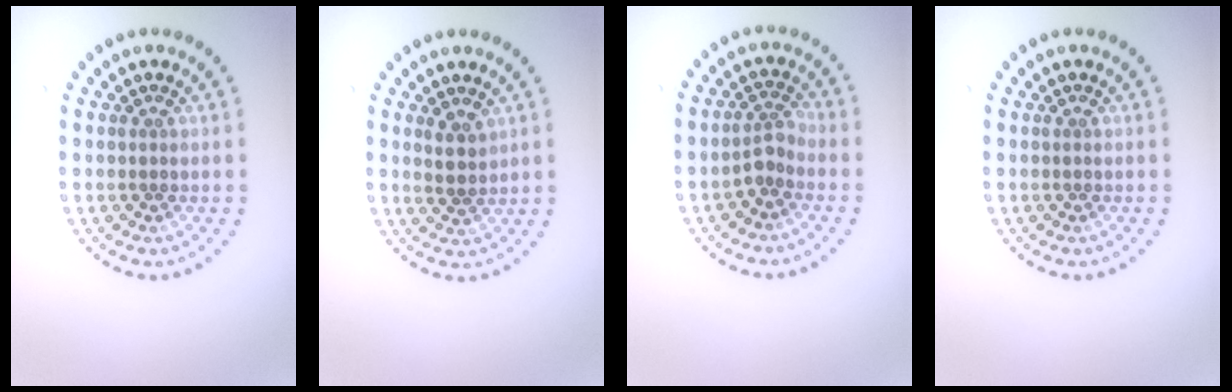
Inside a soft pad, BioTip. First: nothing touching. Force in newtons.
{"total": 1.9, "press": 1.6, "slide": 1.1}
{"total": 1.9, "press": 1.4, "slide": 1.3}
{"total": 0.0}